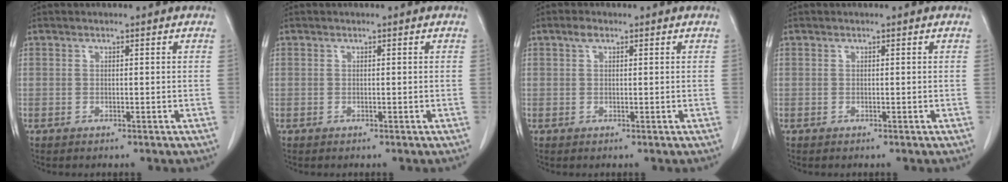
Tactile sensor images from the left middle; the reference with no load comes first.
{"total": 0.0}
{"total": 1.3, "force": [0.8, 0.6, 0.9], "torque": [-0.018, 0.009, 0.013]}
{"total": 0.0}